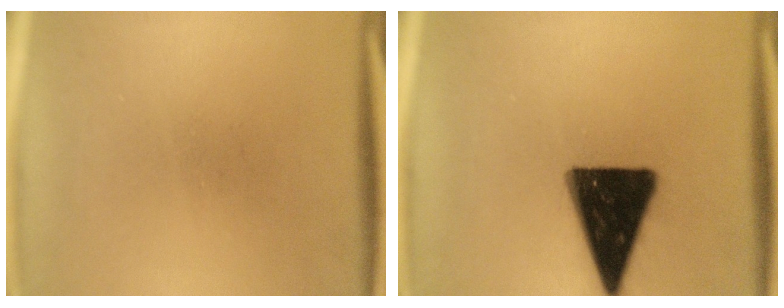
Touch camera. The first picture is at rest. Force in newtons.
{"total": 17.4}